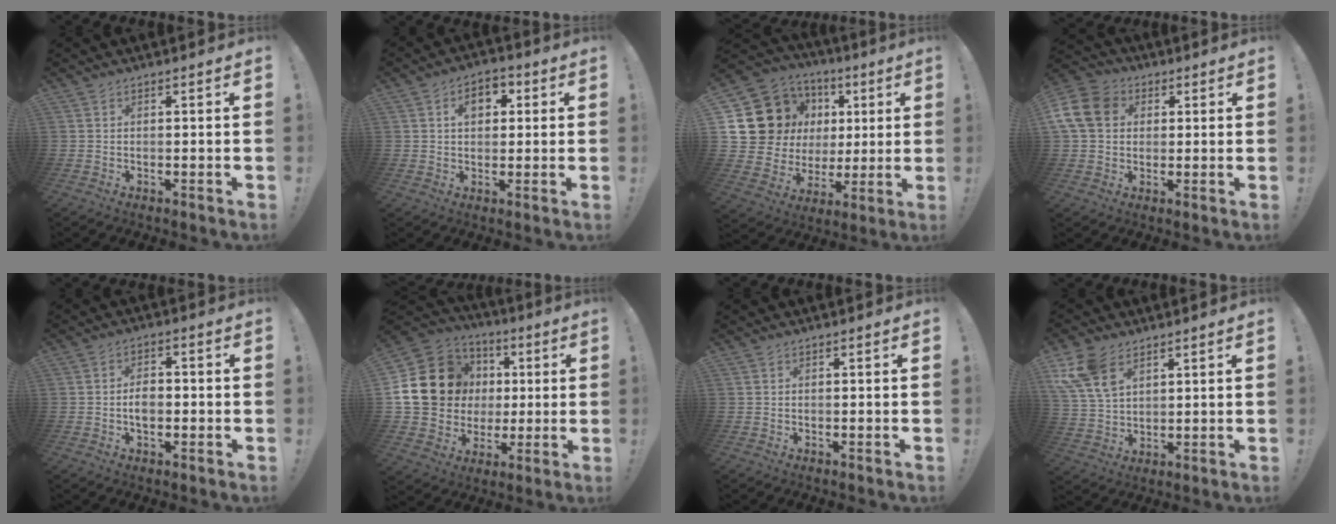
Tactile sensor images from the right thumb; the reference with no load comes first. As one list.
[{"total": 6.6, "force": [2.0, 4.7, 4.2], "torque": [-0.051, 0.003, 0.030]}, {"total": 17.6, "force": [4.9, 15.0, 7.9], "torque": [-0.110, -0.023, 0.129]}, {"total": 13.4, "force": [2.8, 11.0, 7.1], "torque": [-0.139, 0.001, 0.057]}, {"total": 4.4, "force": [-1.2, 3.0, 3.1], "torque": [-0.045, 0.001, -0.027]}, {"total": 21.3, "force": [3.6, 18.4, 10.2], "torque": [-0.167, -0.004, 0.105]}, {"total": 0.0}, {"total": 11.7, "force": [6.4, 7.1, 6.7], "torque": [-0.145, -0.024, 0.126]}]